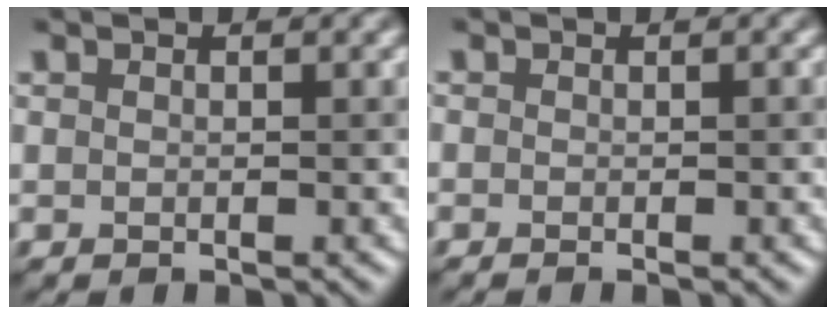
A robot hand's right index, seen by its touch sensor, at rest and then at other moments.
{"total": 1.1, "force": [-0.4, 0.5, 0.9], "torque": [0.009, 0.001, -0.014]}